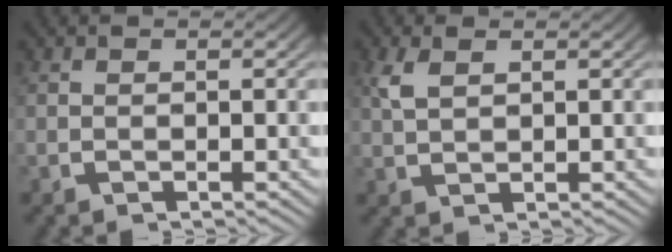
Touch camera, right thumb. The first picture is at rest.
{"total": 1.9, "force": [1.2, 0.8, 1.3], "torque": [-0.034, 0.001, 0.031]}